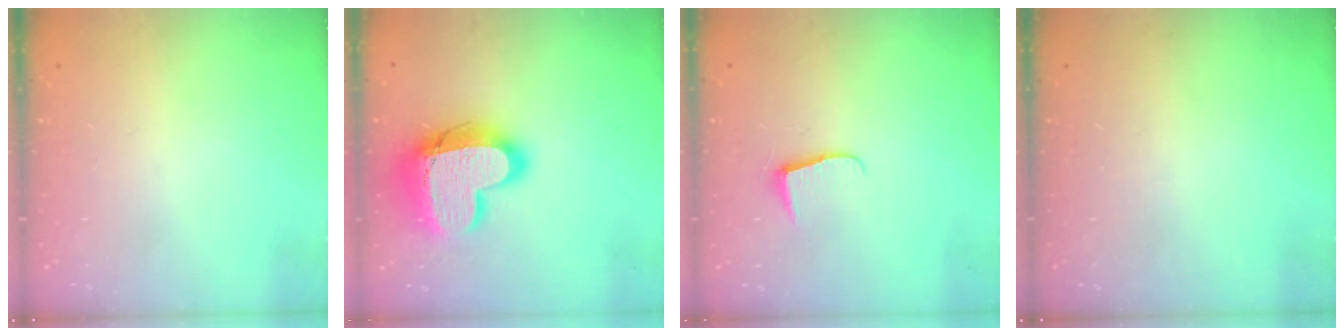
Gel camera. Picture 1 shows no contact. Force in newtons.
{"total": 20.3, "press": 20.3, "slide": 1.5}
{"total": 5.9, "press": 5.9, "slide": 0.6}
{"total": 0.0}